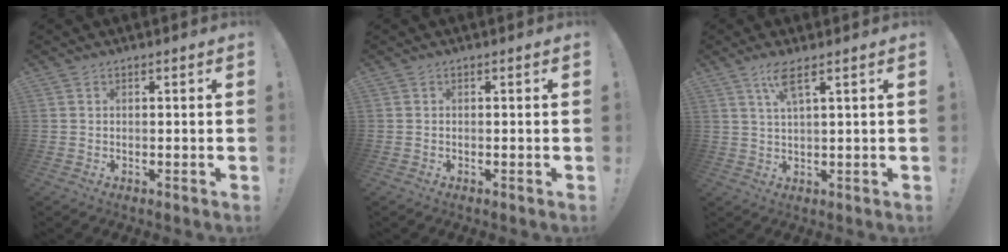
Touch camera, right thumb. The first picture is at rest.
{"total": 0.0}
{"total": 5.4, "force": [2.8, 0.7, 4.5], "torque": [-0.093, -0.001, 0.048]}